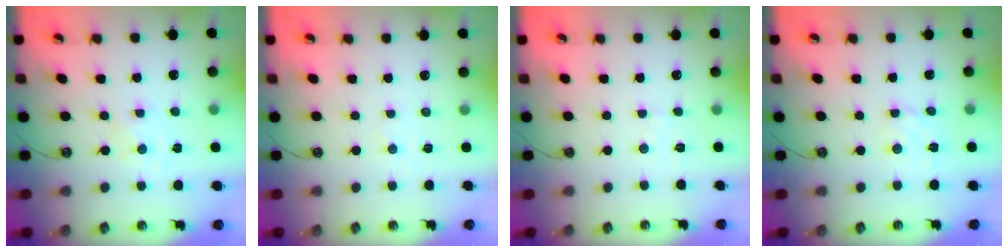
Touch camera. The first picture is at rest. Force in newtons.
{"total": 1.9, "press": 1.9, "slide": 0.3}
{"total": 2.9, "press": 2.9, "slide": 0.4}
{"total": 3.7, "press": 3.7, "slide": 0.4}